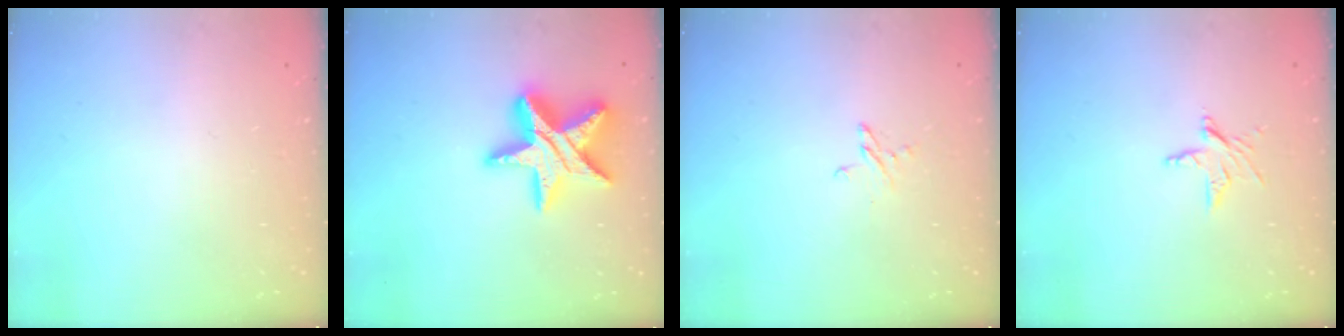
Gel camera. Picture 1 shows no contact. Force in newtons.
{"total": 18.3, "press": 18.3, "slide": 1.5}
{"total": 2.9, "press": 2.9, "slide": 0.3}
{"total": 5.1, "press": 5.0, "slide": 0.5}